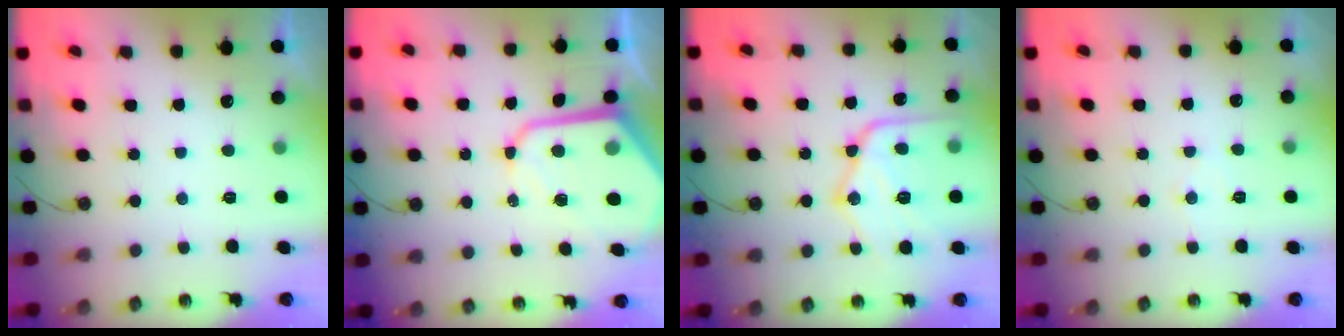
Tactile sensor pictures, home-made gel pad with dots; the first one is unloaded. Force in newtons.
{"total": 13.8, "press": 13.7, "slide": 1.2}
{"total": 19.6, "press": 19.5, "slide": 2.0}
{"total": 4.4, "press": 4.4, "slide": 0.5}